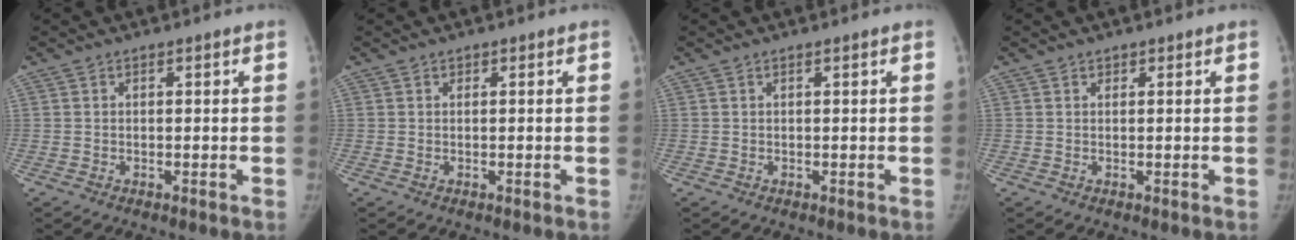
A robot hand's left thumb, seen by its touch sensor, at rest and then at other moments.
{"total": 0.0}
{"total": 0.0}
{"total": 0.5, "force": [0.5, 0.1, 0.0], "torque": [-0.002, -0.003, 0.012]}